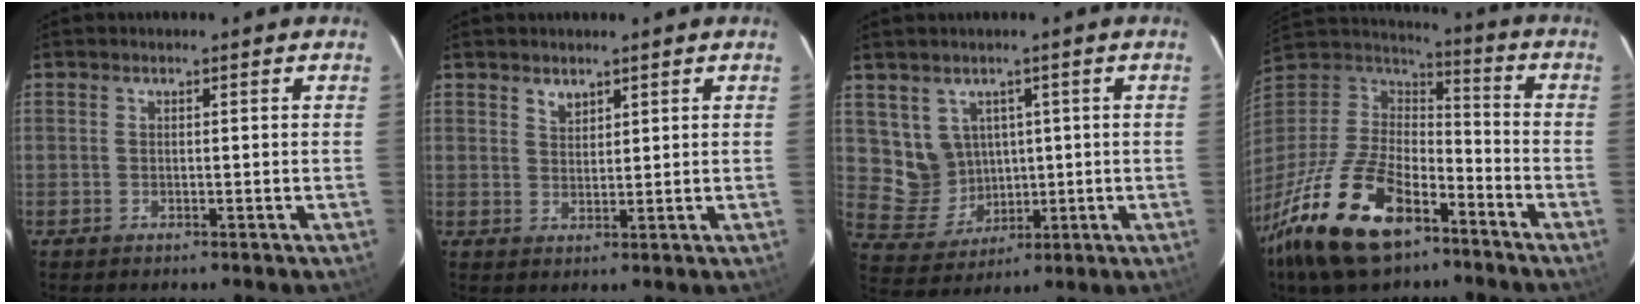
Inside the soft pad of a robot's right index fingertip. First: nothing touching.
{"total": 2.2, "force": [1.7, 1.2, 0.7], "torque": [-0.009, 0.002, 0.031]}
{"total": 7.6, "force": [2.2, 7.1, 1.4], "torque": [-0.040, 0.004, 0.064]}
{"total": 25.6, "force": [-15.7, 12.1, 16.2], "torque": [-0.351, -0.028, -0.276]}